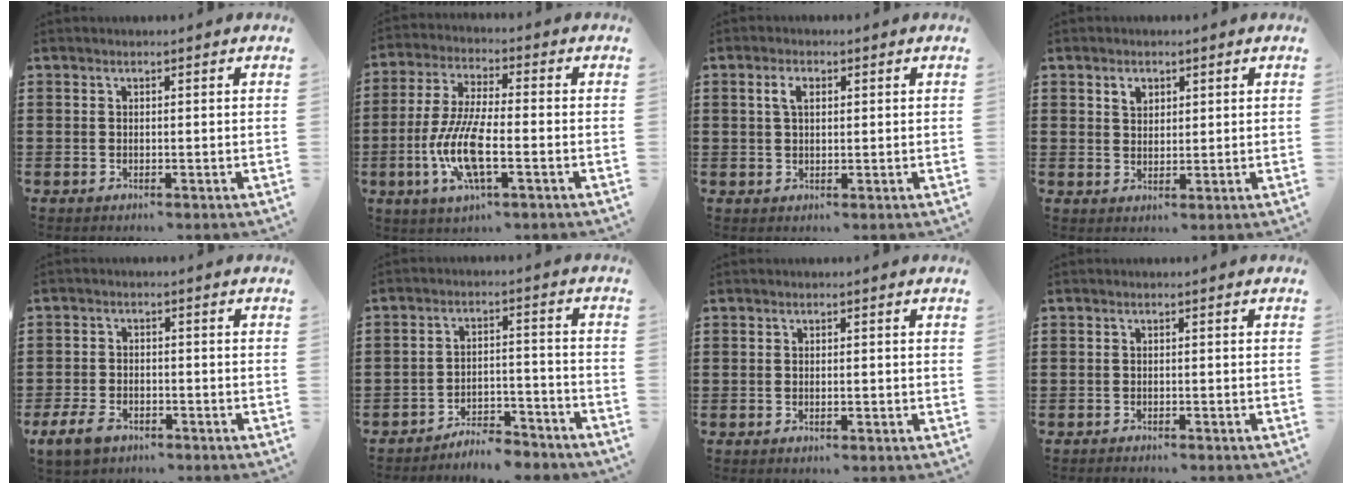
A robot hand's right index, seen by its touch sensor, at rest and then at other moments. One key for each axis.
{"total": 10.1, "fx": -3.4, "fy": 3.1, "fz": 9.0, "tx": -0.200, "ty": -0.011, "tz": -0.066}
{"total": 2.6, "fx": 0.9, "fy": 1.2, "fz": 2.1, "tx": -0.046, "ty": 0.008, "tz": 0.014}
{"total": 2.2, "fx": 1.4, "fy": 1.4, "fz": 0.8, "tx": -0.021, "ty": 0.005, "tz": 0.026}
{"total": 4.0, "fx": -2.6, "fy": 2.1, "fz": 2.1, "tx": -0.056, "ty": 0.003, "tz": -0.055}
{"total": 5.3, "fx": -5.2, "fy": 0.5, "fz": 0.5, "tx": -0.010, "ty": 0.013, "tz": -0.106}
{"total": 1.0, "fx": -0.2, "fy": 0.3, "fz": 0.9, "tx": -0.017, "ty": 0.000, "tz": -0.002}
{"total": 0.8, "fx": -0.8, "fy": 0.0, "fz": -0.1, "tx": -0.001, "ty": 0.001, "tz": -0.017}